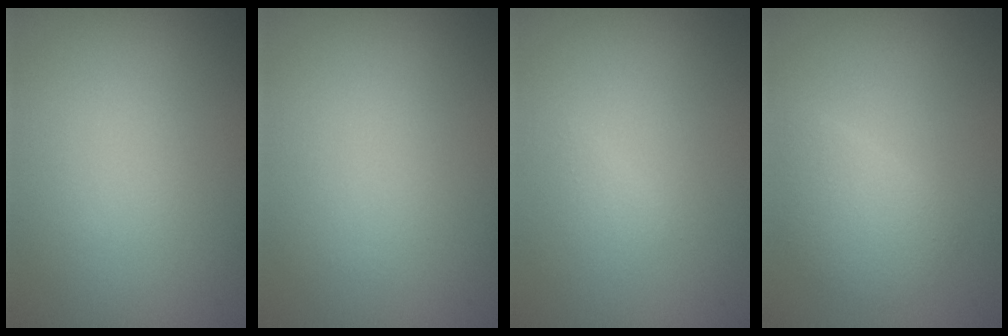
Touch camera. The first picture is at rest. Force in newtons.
{"total": 0.0}
{"total": 0.8, "press": 0.8, "slide": 0.1}
{"total": 2.4, "press": 2.4, "slide": 0.2}